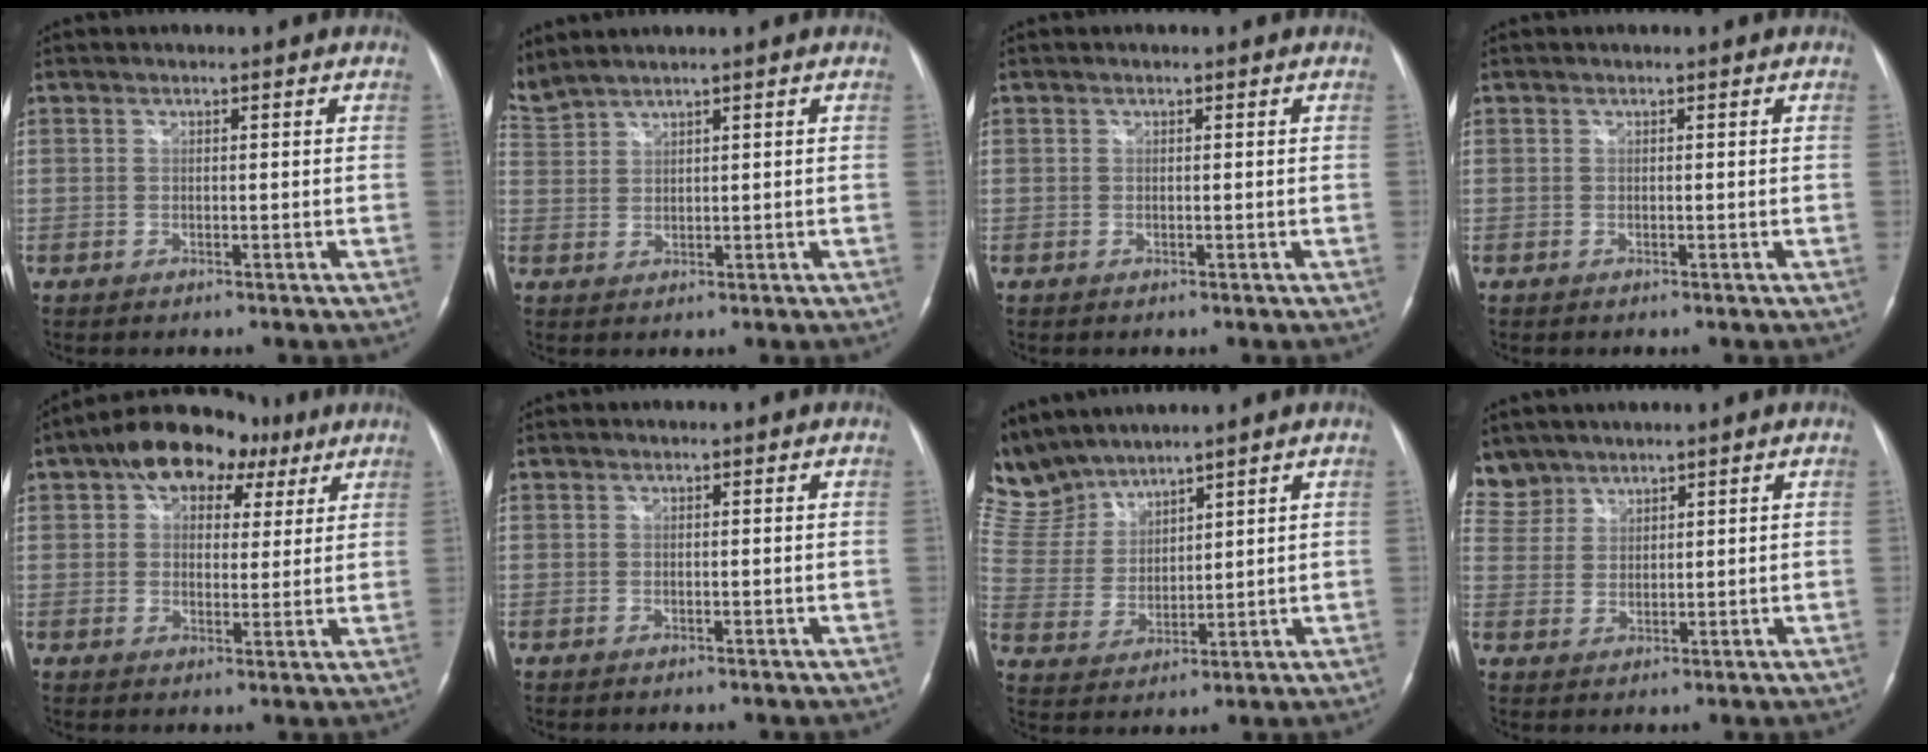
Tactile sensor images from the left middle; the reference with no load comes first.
{"total": 4.3, "force": [4.0, -0.6, 1.5], "torque": [-0.054, 0.022, 0.092]}
{"total": 0.0}
{"total": 0.0}
{"total": 11.4, "force": [6.0, 6.8, 6.9], "torque": [-0.099, 0.038, 0.091]}
{"total": 0.0}
{"total": 9.7, "force": [9.5, 1.7, 1.2], "torque": [-0.053, 0.015, 0.212]}
{"total": 5.3, "force": [4.6, 2.6, -0.4], "torque": [0.010, 0.010, 0.099]}